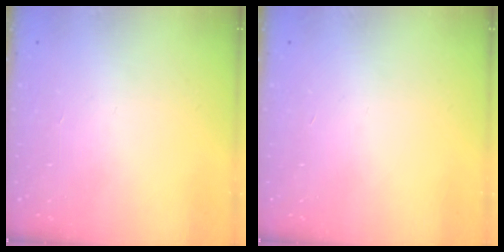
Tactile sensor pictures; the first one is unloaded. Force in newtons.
{"total": 0.0}